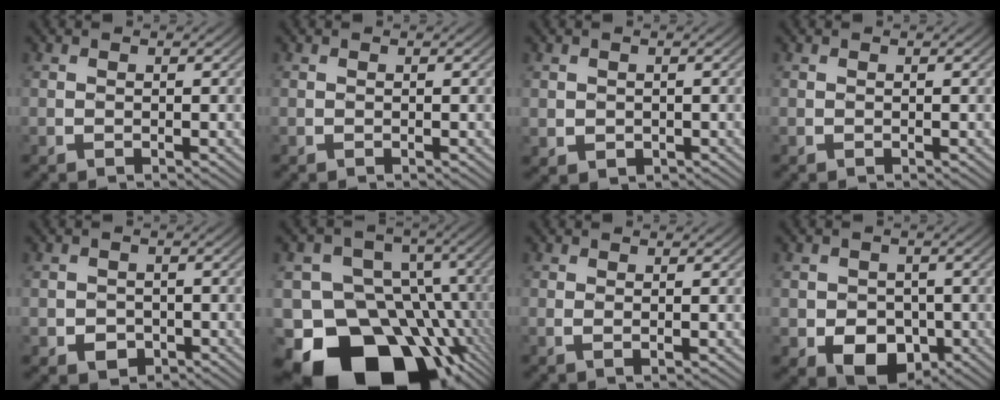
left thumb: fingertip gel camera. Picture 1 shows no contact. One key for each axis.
{"total": 0.0}
{"total": 1.3, "fx": -0.2, "fy": 1.2, "fz": 0.3, "tx": -0.032, "ty": -0.001, "tz": -0.008}
{"total": 0.0}
{"total": 2.2, "fx": -1.5, "fy": 1.6, "fz": 0.3, "tx": -0.029, "ty": 0.000, "tz": -0.033}
{"total": 20.3, "fx": -11.8, "fy": 13.4, "fz": 9.6, "tx": -0.154, "ty": -0.006, "tz": -0.189}
{"total": 0.9, "fx": 0.7, "fy": 0.2, "fz": 0.5, "tx": -0.005, "ty": -0.002, "tz": 0.011}
{"total": 5.6, "fx": -2.7, "fy": 4.2, "fz": 2.7, "tx": -0.069, "ty": -0.014, "tz": -0.056}